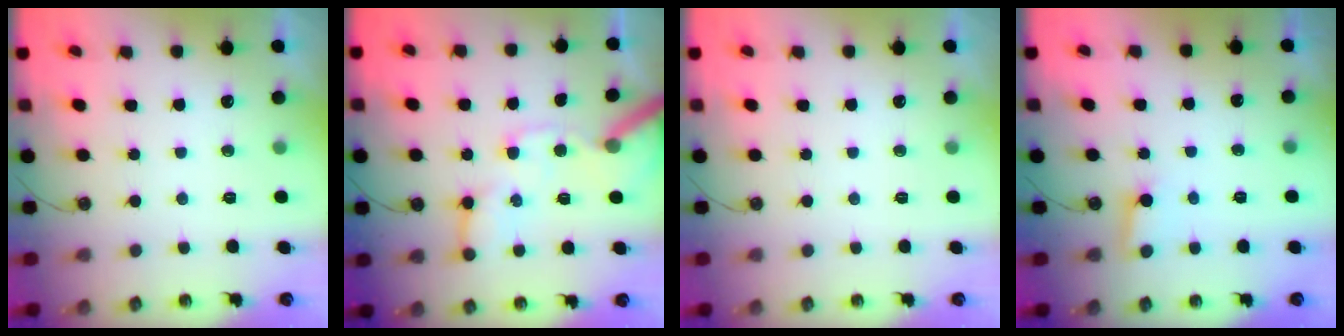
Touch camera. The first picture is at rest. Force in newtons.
{"total": 14.4, "press": 14.3, "slide": 1.9}
{"total": 0.0}
{"total": 4.1, "press": 4.1, "slide": 0.3}